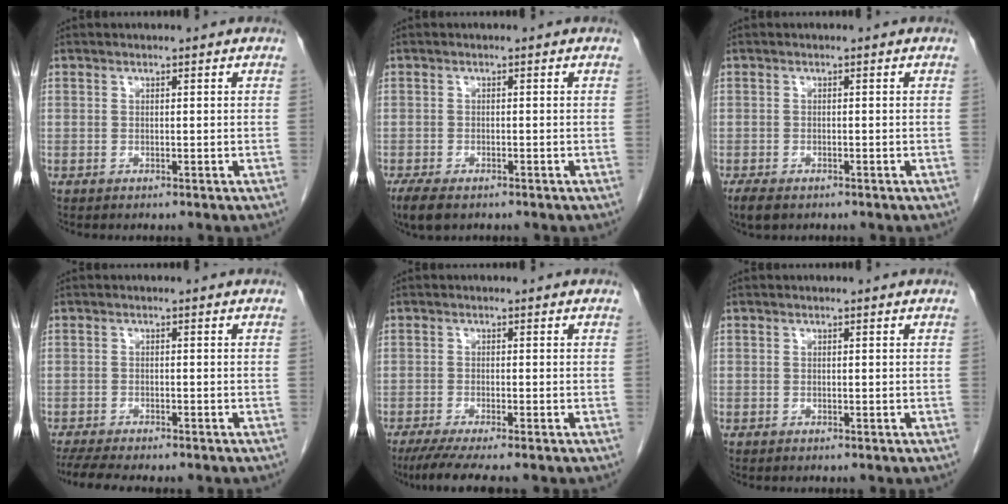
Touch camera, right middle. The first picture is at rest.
{"total": 4.5, "force": [-3.2, 1.7, 2.6], "torque": [-0.052, -0.012, -0.050]}
{"total": 2.9, "force": [-2.1, 1.2, 1.6], "torque": [-0.032, -0.006, -0.031]}
{"total": 8.3, "force": [-7.1, 1.5, 4.1], "torque": [-0.065, -0.007, -0.106]}
{"total": 7.0, "force": [-5.7, 0.1, 4.0], "torque": [-0.058, -0.017, -0.092]}
{"total": 0.0}